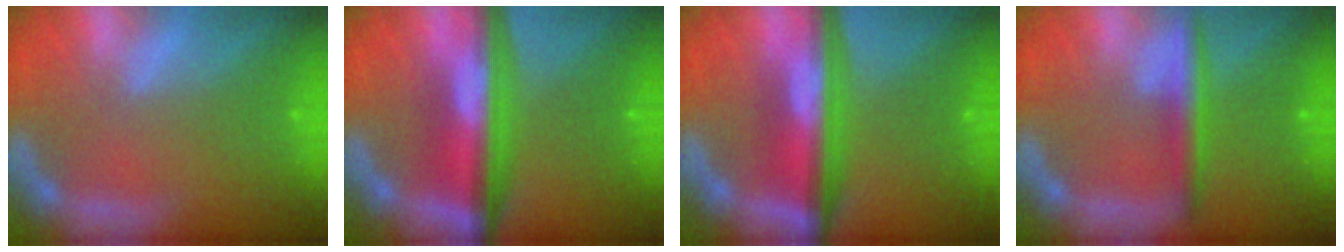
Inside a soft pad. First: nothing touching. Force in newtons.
{"total": 9.0}
{"total": 8.5}
{"total": 3.5}